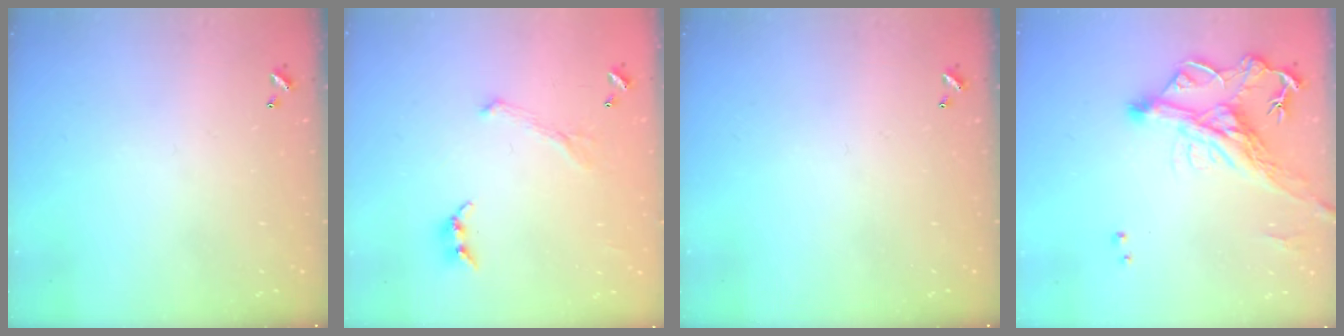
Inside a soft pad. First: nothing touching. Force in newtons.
{"total": 2.7, "press": 2.6, "slide": 0.7}
{"total": 0.0}
{"total": 6.3, "press": 6.1, "slide": 1.7}